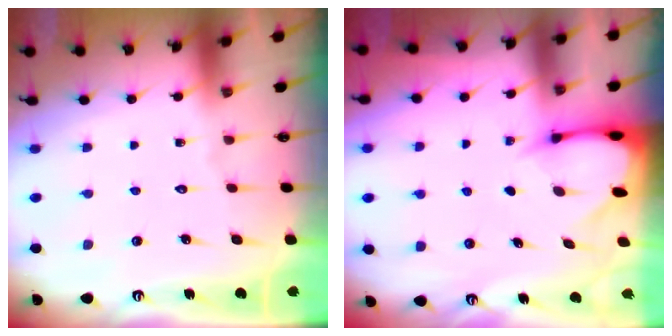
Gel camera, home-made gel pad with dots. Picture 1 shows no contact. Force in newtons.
{"total": 3.1, "press": 3.1, "slide": 0.4}